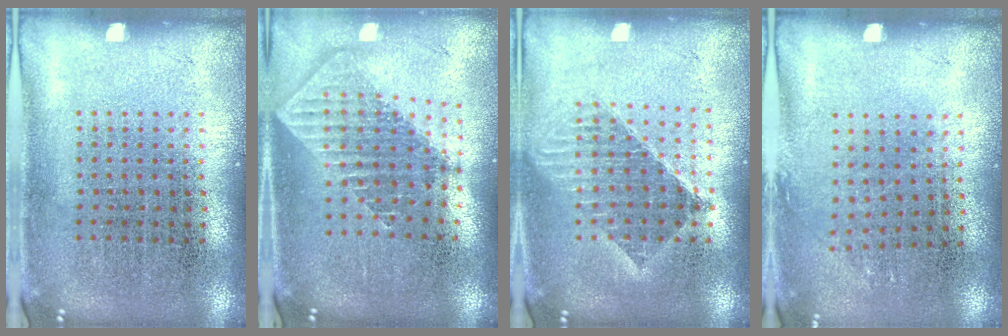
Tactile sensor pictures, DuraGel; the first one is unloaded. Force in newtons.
{"total": 1.8, "press": 1.4, "slide": 1.2}
{"total": 1.5, "press": 1.3, "slide": 0.8}
{"total": 0.9, "press": 0.6, "slide": 0.6}